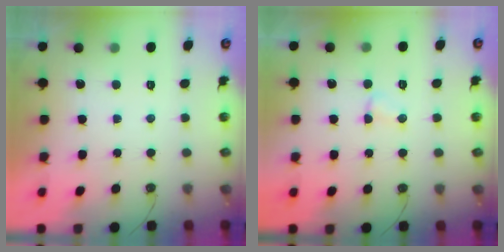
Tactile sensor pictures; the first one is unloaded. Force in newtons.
{"total": 2.7, "press": 2.6, "slide": 0.4}